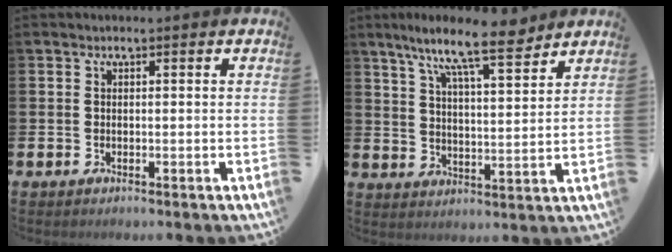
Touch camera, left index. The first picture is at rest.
{"total": 10.8, "force": [8.9, 1.8, 5.8], "torque": [-0.113, -0.043, 0.152]}